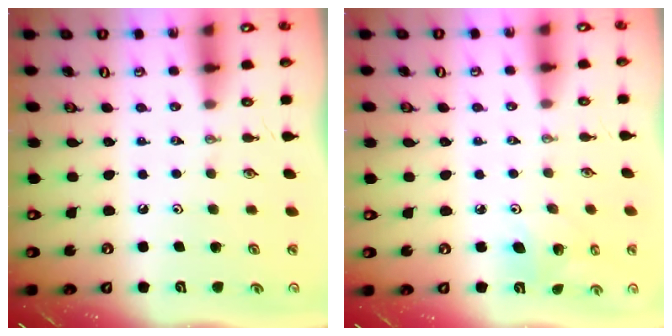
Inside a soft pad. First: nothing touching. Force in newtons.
{"total": 4.8, "press": 4.5, "slide": 1.6}